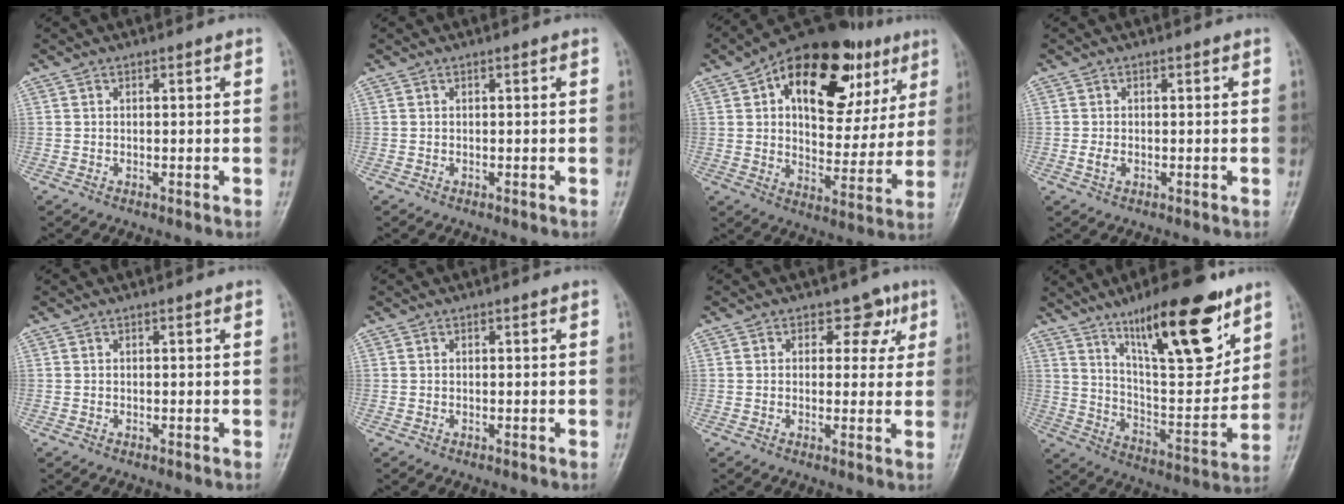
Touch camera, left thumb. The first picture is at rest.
{"total": 0.0}
{"total": 26.2, "force": [11.3, 14.5, 18.6], "torque": [-0.228, 0.002, 0.171]}
{"total": 1.6, "force": [-0.3, 1.1, 1.2], "torque": [-0.025, -0.002, -0.009]}
{"total": 0.0}
{"total": 0.0}
{"total": 4.9, "force": [2.2, 3.7, 2.4], "torque": [0.008, -0.004, 0.022]}
{"total": 21.8, "force": [13.3, 6.4, 16.0], "torque": [-0.213, -0.069, 0.225]}